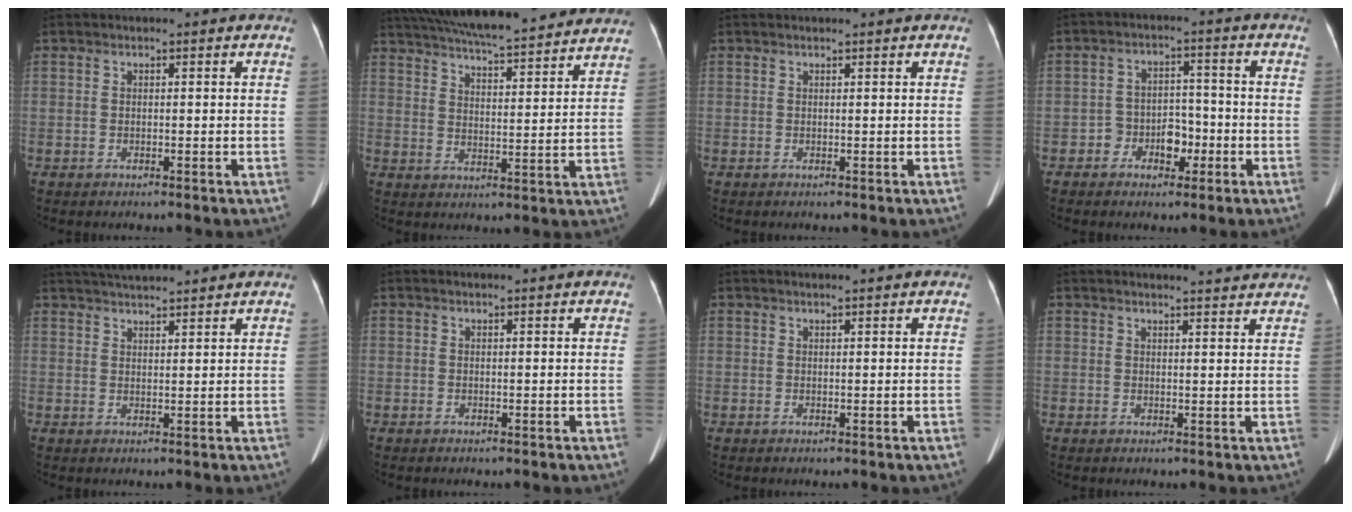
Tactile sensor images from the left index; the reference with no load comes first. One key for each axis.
{"total": 24.3, "fx": 21.7, "fy": 3.0, "fz": 10.6, "tx": -0.180, "ty": 0.017, "tz": 0.296}
{"total": 0.8, "fx": 0.7, "fy": -0.1, "fz": 0.2, "tx": -0.006, "ty": 0.004, "tz": 0.016}
{"total": 4.8, "fx": -2.2, "fy": 3.3, "fz": 2.8, "tx": -0.041, "ty": 0.018, "tz": -0.035}
{"total": 8.1, "fx": 7.6, "fy": 0.4, "fz": 3.0, "tx": -0.054, "ty": 0.032, "tz": 0.118}
{"total": 0.7, "fx": 0.6, "fy": 0.2, "fz": 0.2, "tx": -0.004, "ty": 0.017, "tz": 0.009}
{"total": 2.2, "fx": 2.0, "fy": 0.0, "fz": 0.9, "tx": -0.010, "ty": 0.016, "tz": 0.028}
{"total": 6.7, "fx": 6.5, "fy": 0.3, "fz": 1.7, "tx": -0.021, "ty": 0.006, "tz": 0.061}